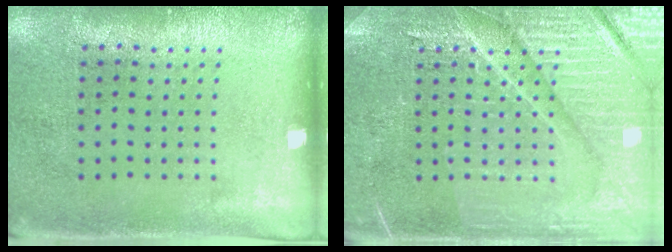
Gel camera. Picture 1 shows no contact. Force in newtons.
{"total": 6.7, "press": 6.7, "slide": 0.9}